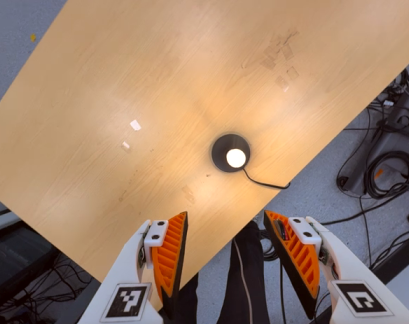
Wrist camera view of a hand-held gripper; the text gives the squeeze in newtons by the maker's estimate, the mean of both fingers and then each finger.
{"total": 0.0}